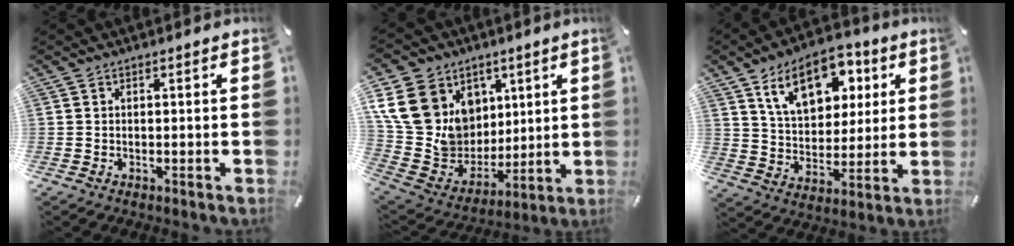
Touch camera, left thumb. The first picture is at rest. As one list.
[{"total": 19.7, "force": [7.2, 16.9, 7.2], "torque": [-0.125, -0.042, 0.158]}, {"total": 15.3, "force": [8.0, 9.7, 8.8], "torque": [-0.145, -0.022, 0.145]}]